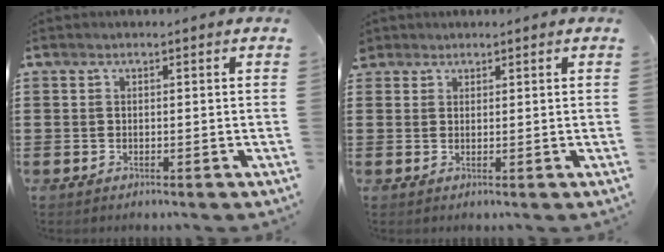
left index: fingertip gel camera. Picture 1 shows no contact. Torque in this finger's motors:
{"motor_torque": [0.03, 0.04, 0.00, -0.02]}